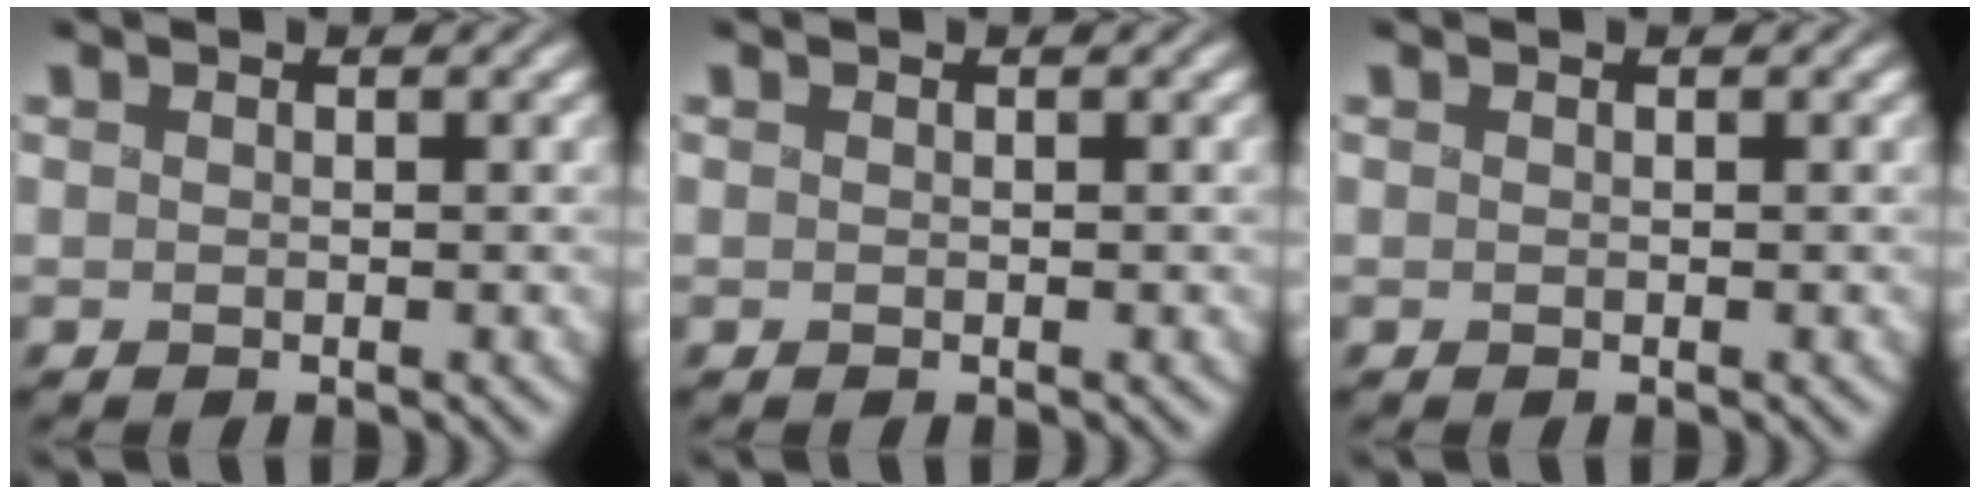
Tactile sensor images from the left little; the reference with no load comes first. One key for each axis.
{"total": 0.0}
{"total": 0.0}